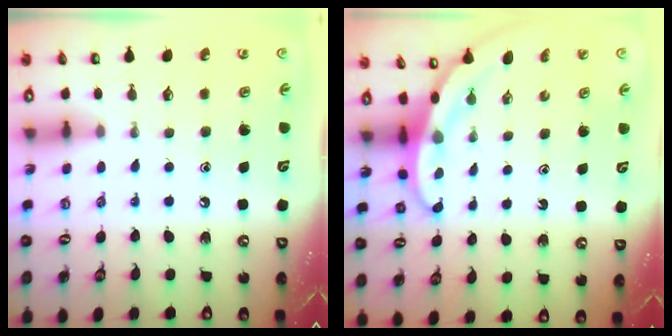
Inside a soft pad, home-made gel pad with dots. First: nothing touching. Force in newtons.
{"total": 3.1, "press": 3.1, "slide": 0.2}